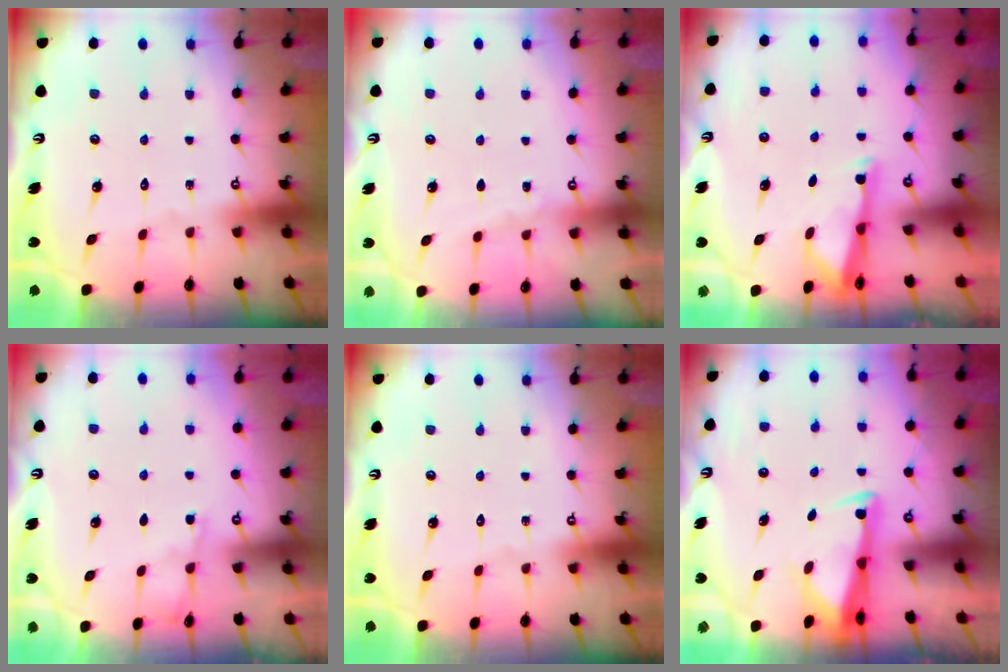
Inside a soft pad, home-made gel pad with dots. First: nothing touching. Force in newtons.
{"total": 3.0, "press": 3.0, "slide": 0.4}
{"total": 2.9, "press": 2.9, "slide": 0.6}
{"total": 2.5, "press": 2.5, "slide": 0.4}
{"total": 0.0}
{"total": 2.9, "press": 2.7, "slide": 0.9}